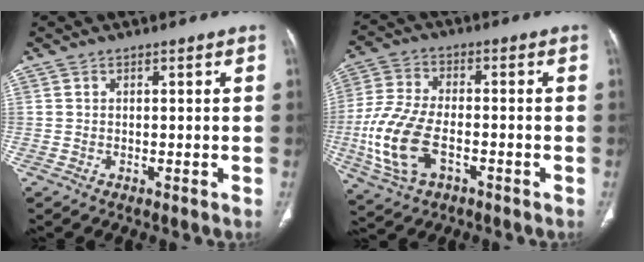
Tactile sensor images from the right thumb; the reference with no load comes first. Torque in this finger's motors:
{"motor_torque": [0.11, 0.61, 1.41, -0.25, 0.13]}